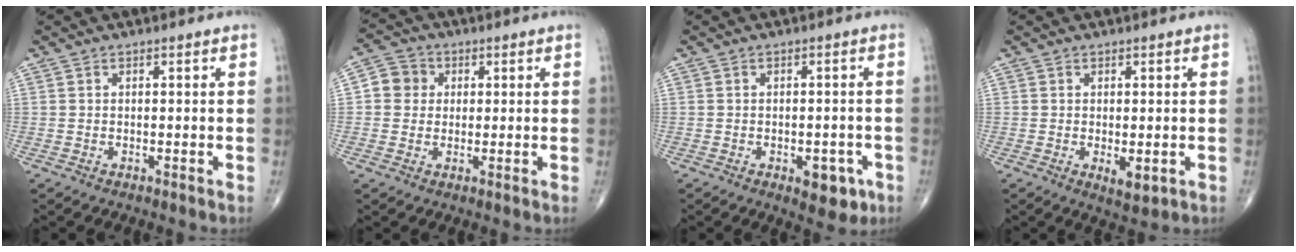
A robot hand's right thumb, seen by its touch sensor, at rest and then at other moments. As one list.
[{"total": 5.3, "force": [0.8, 5.0, 1.6], "torque": [-0.005, 0.007, 0.004]}, {"total": 5.7, "force": [-2.4, 3.0, 4.2], "torque": [-0.031, 0.010, -0.023]}, {"total": 3.4, "force": [-0.7, 1.6, 2.9], "torque": [-0.038, -0.009, -0.004]}]